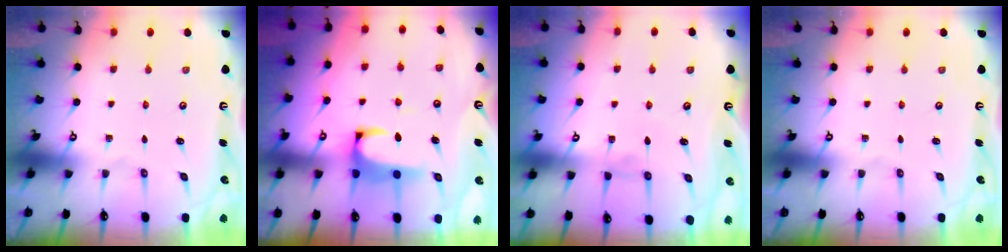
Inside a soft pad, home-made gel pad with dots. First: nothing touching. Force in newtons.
{"total": 2.4, "press": 2.3, "slide": 0.9}
{"total": 0.6, "press": 0.4, "slide": 0.5}
{"total": 0.0}